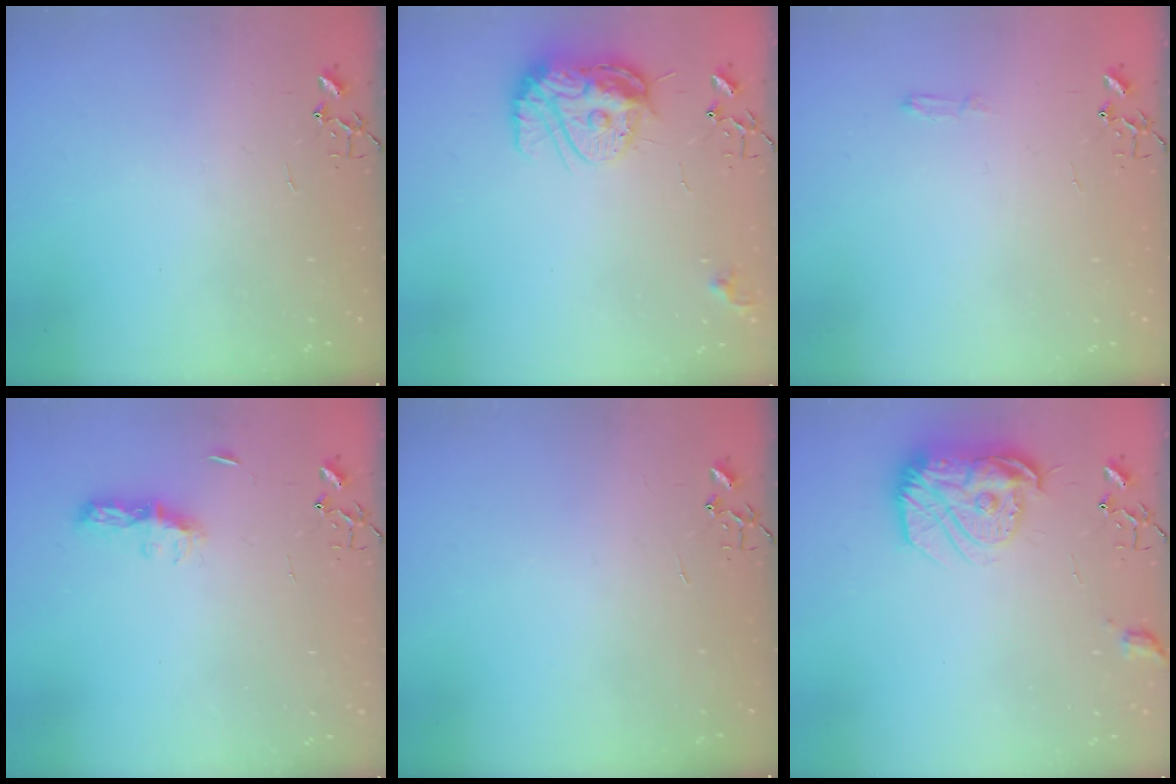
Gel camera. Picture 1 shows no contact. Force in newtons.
{"total": 13.1, "press": 13.1, "slide": 1.2}
{"total": 3.6, "press": 3.6, "slide": 0.5}
{"total": 6.7, "press": 6.6, "slide": 0.7}
{"total": 0.0}
{"total": 16.0, "press": 15.9, "slide": 1.3}